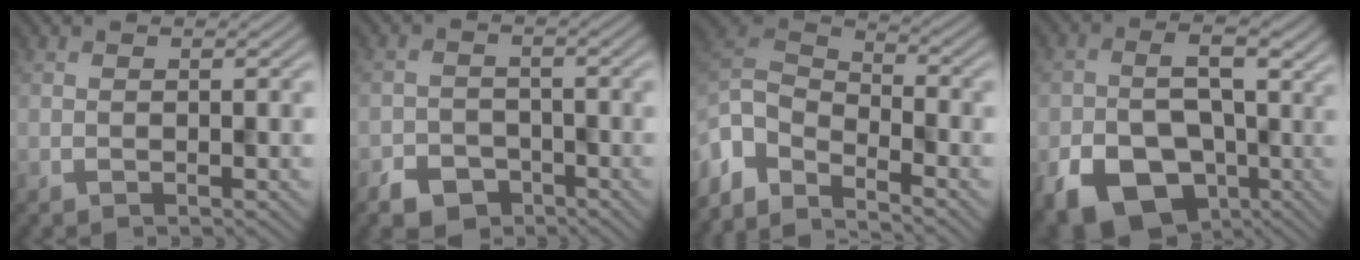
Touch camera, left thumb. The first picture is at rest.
{"total": 4.4, "force": [-3.2, 2.6, 1.4], "torque": [-0.027, -0.002, -0.058]}
{"total": 7.9, "force": [-5.5, 3.4, 4.6], "torque": [-0.103, -0.009, -0.126]}
{"total": 13.5, "force": [-5.0, 9.6, 8.1], "torque": [-0.128, -0.022, -0.077]}